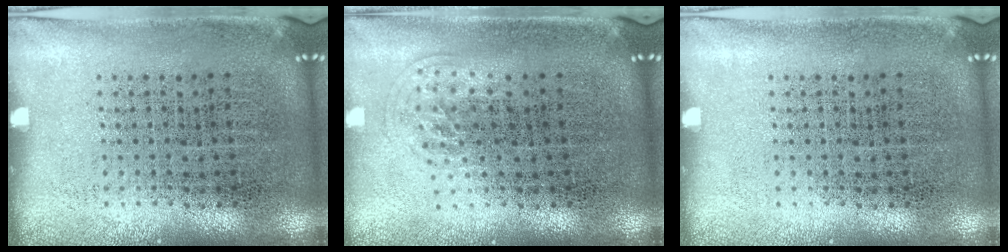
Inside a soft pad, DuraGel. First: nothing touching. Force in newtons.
{"total": 1.0, "press": 0.7, "slide": 0.8}
{"total": 0.0}